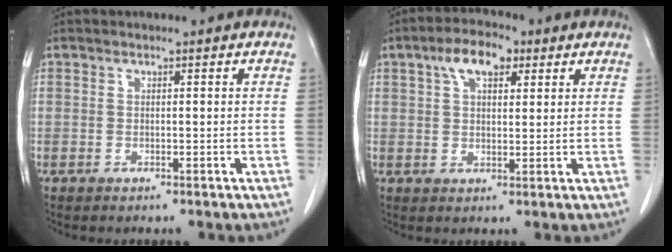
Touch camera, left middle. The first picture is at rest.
{"total": 6.4, "force": [3.2, 2.9, 4.7], "torque": [-0.090, 0.019, 0.054]}